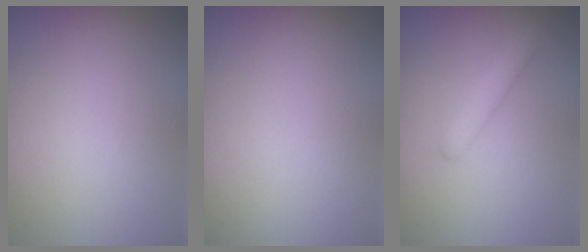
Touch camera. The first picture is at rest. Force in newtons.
{"total": 0.0}
{"total": 1.9, "press": 1.9, "slide": 0.0}